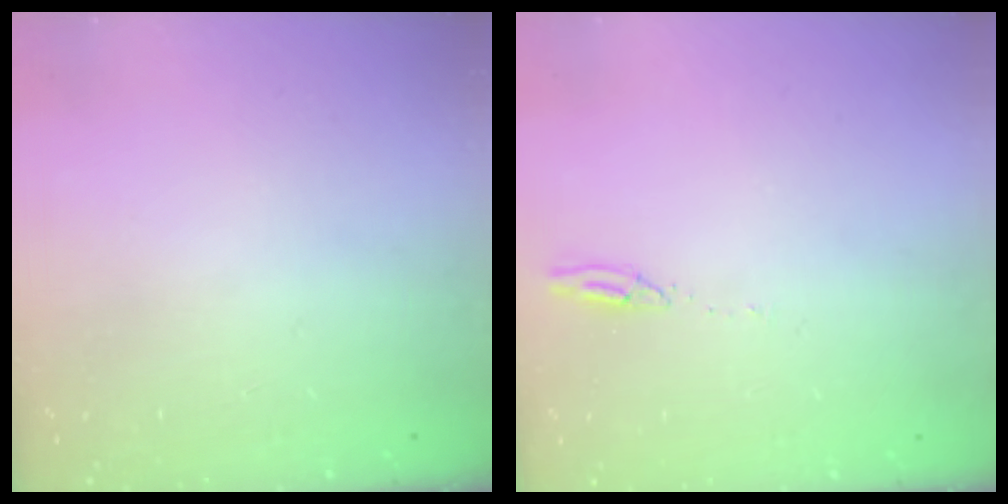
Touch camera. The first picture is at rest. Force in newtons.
{"total": 2.7, "press": 2.7, "slide": 0.2}